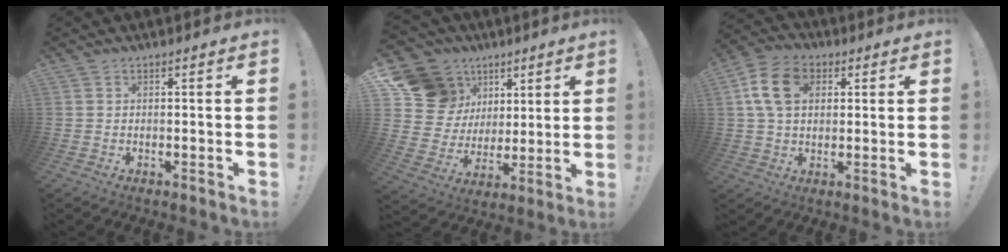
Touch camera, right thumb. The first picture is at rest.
{"total": 16.9, "force": [7.8, 13.8, 5.7], "torque": [-0.104, -0.028, 0.181]}
{"total": 12.5, "force": [3.5, 8.8, 8.1], "torque": [-0.156, 0.013, 0.070]}